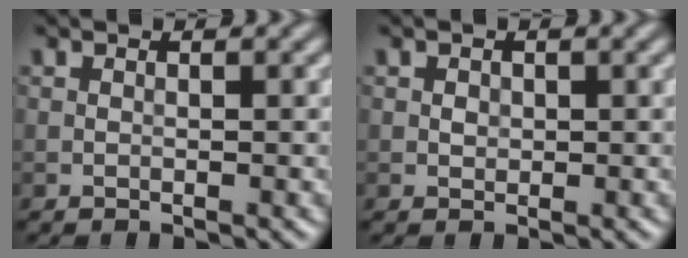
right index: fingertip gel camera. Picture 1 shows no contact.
{"total": 0.7, "force": [0.1, 0.7, 0.3], "torque": [-0.005, -0.002, 0.002]}